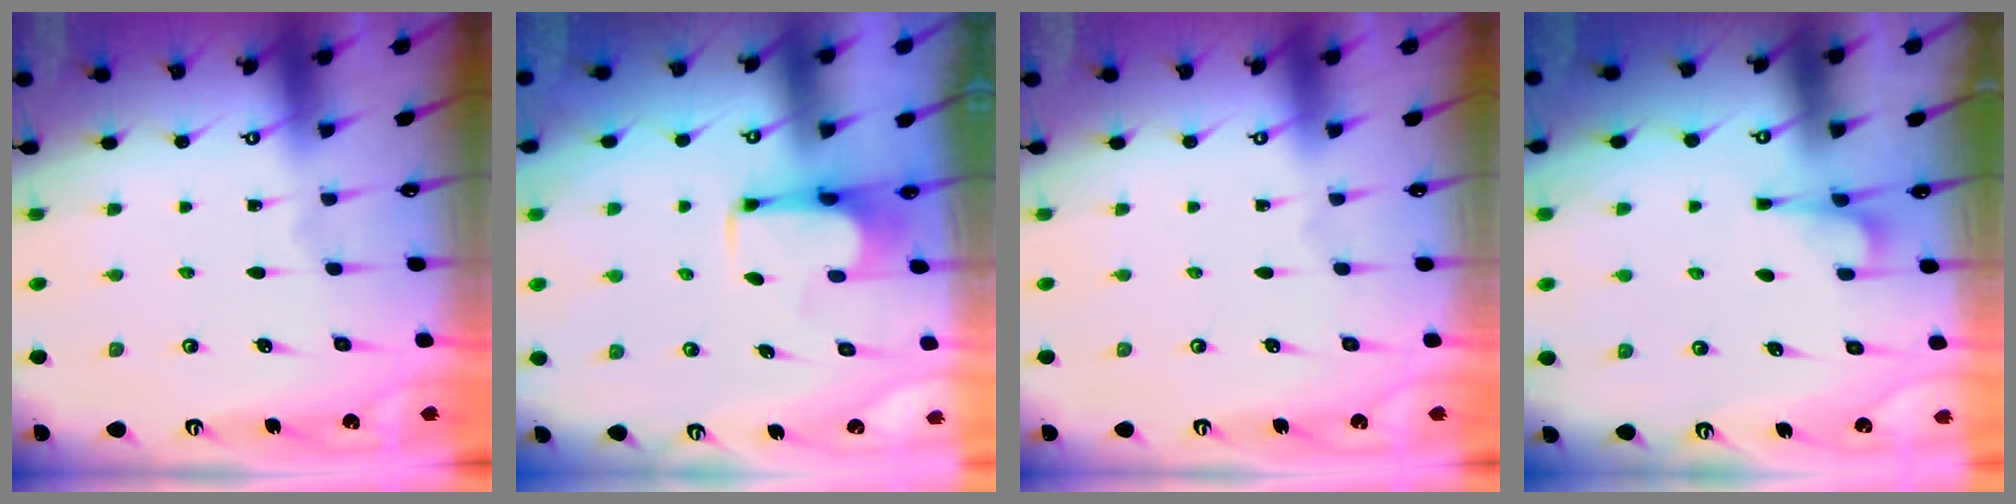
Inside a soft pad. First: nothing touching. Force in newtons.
{"total": 3.6, "press": 3.5, "slide": 0.7}
{"total": 0.0}
{"total": 2.4, "press": 2.3, "slide": 0.8}